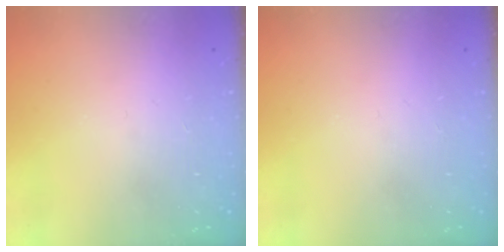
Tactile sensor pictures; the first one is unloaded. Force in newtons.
{"total": 0.0}